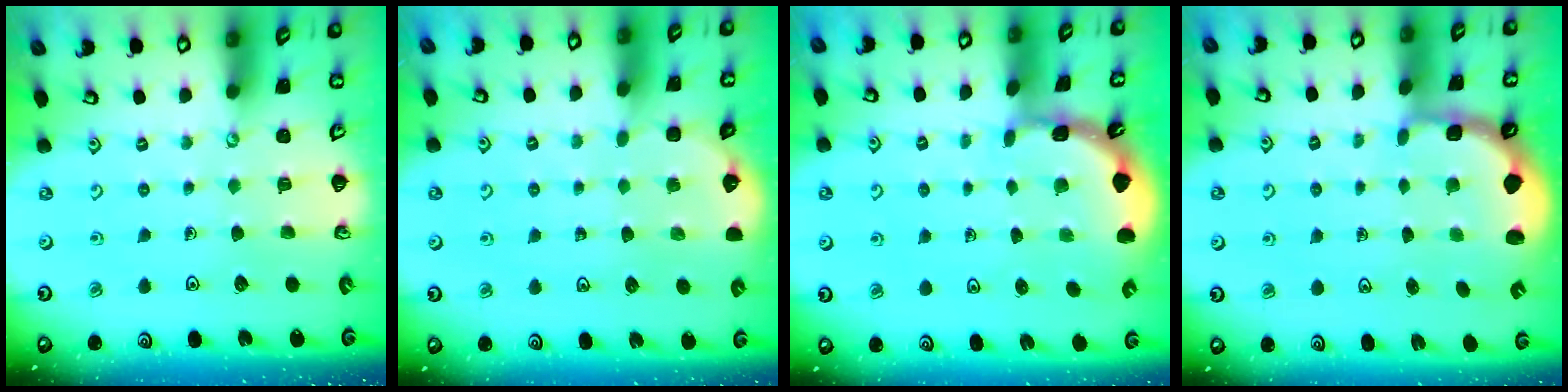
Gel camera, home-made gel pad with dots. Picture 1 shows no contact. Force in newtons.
{"total": 1.7, "press": 1.7, "slide": 0.1}
{"total": 1.8, "press": 1.8, "slide": 0.1}
{"total": 2.2, "press": 1.9, "slide": 1.1}